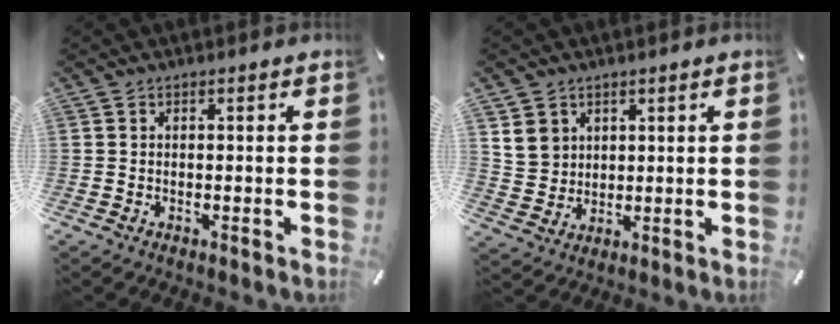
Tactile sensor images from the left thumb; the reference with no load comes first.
{"total": 6.6, "force": [2.8, 5.8, 1.1], "torque": [-0.025, -0.002, 0.055]}